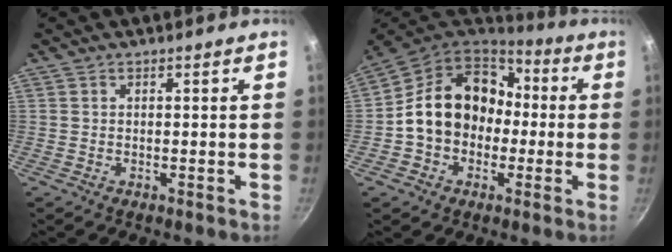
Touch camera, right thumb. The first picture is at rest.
{"total": 17.1, "force": [-0.3, 14.0, 9.9], "torque": [-0.136, 0.054, -0.010]}